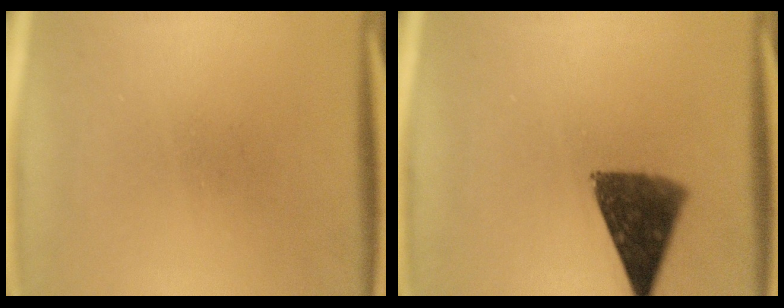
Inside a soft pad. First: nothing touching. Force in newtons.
{"total": 9.9}